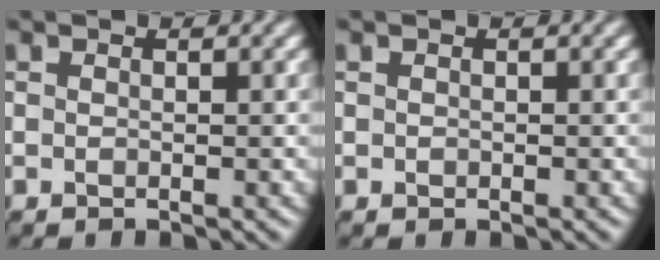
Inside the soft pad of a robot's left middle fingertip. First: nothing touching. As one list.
[{"total": 0.0}]